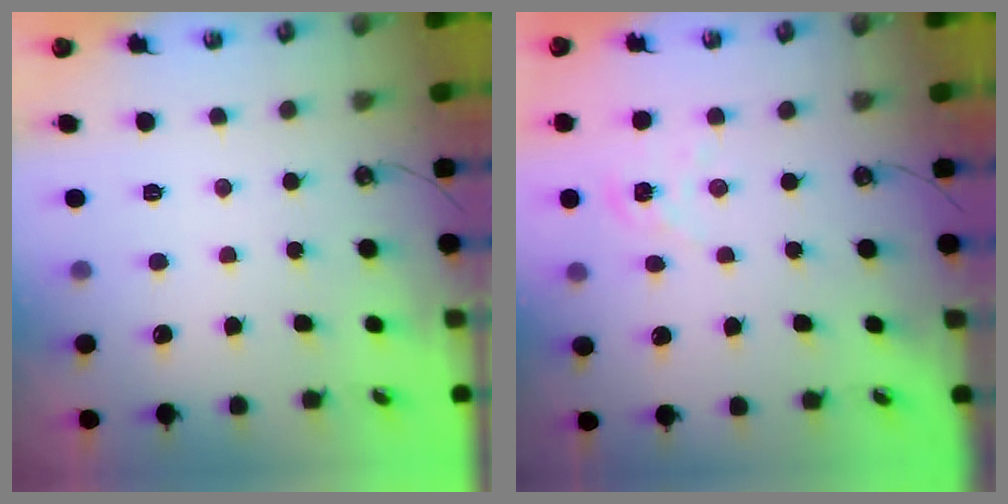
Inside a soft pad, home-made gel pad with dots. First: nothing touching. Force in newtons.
{"total": 1.3, "press": 1.3, "slide": 0.2}